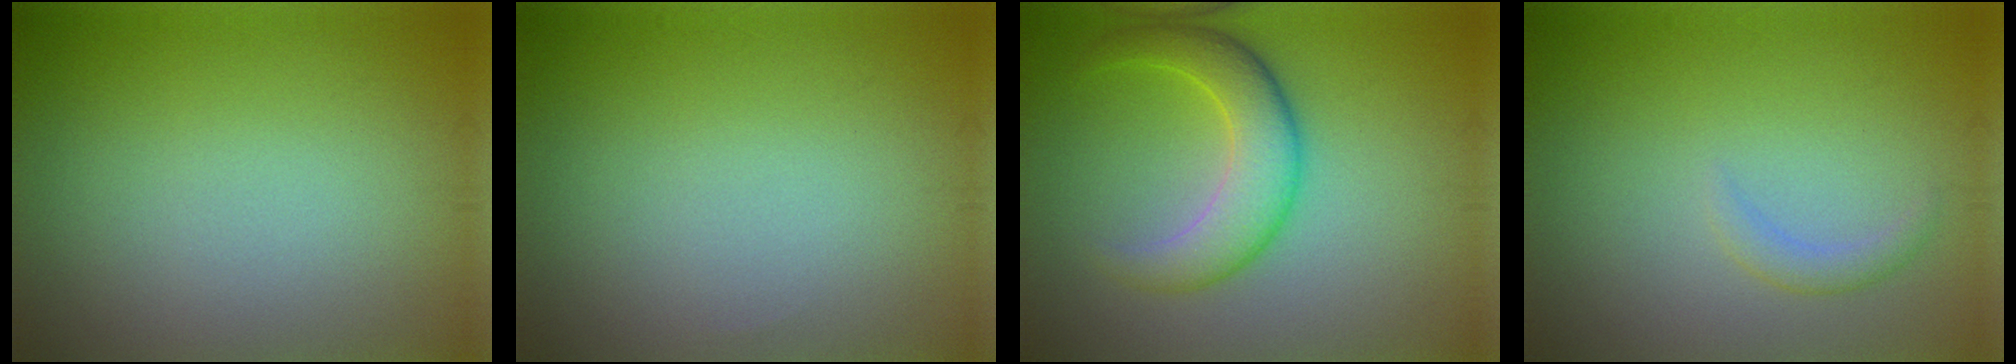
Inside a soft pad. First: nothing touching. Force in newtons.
{"total": 0.0}
{"total": 4.8, "press": 4.8, "slide": 0.3}
{"total": 1.1, "press": 1.1, "slide": 0.1}